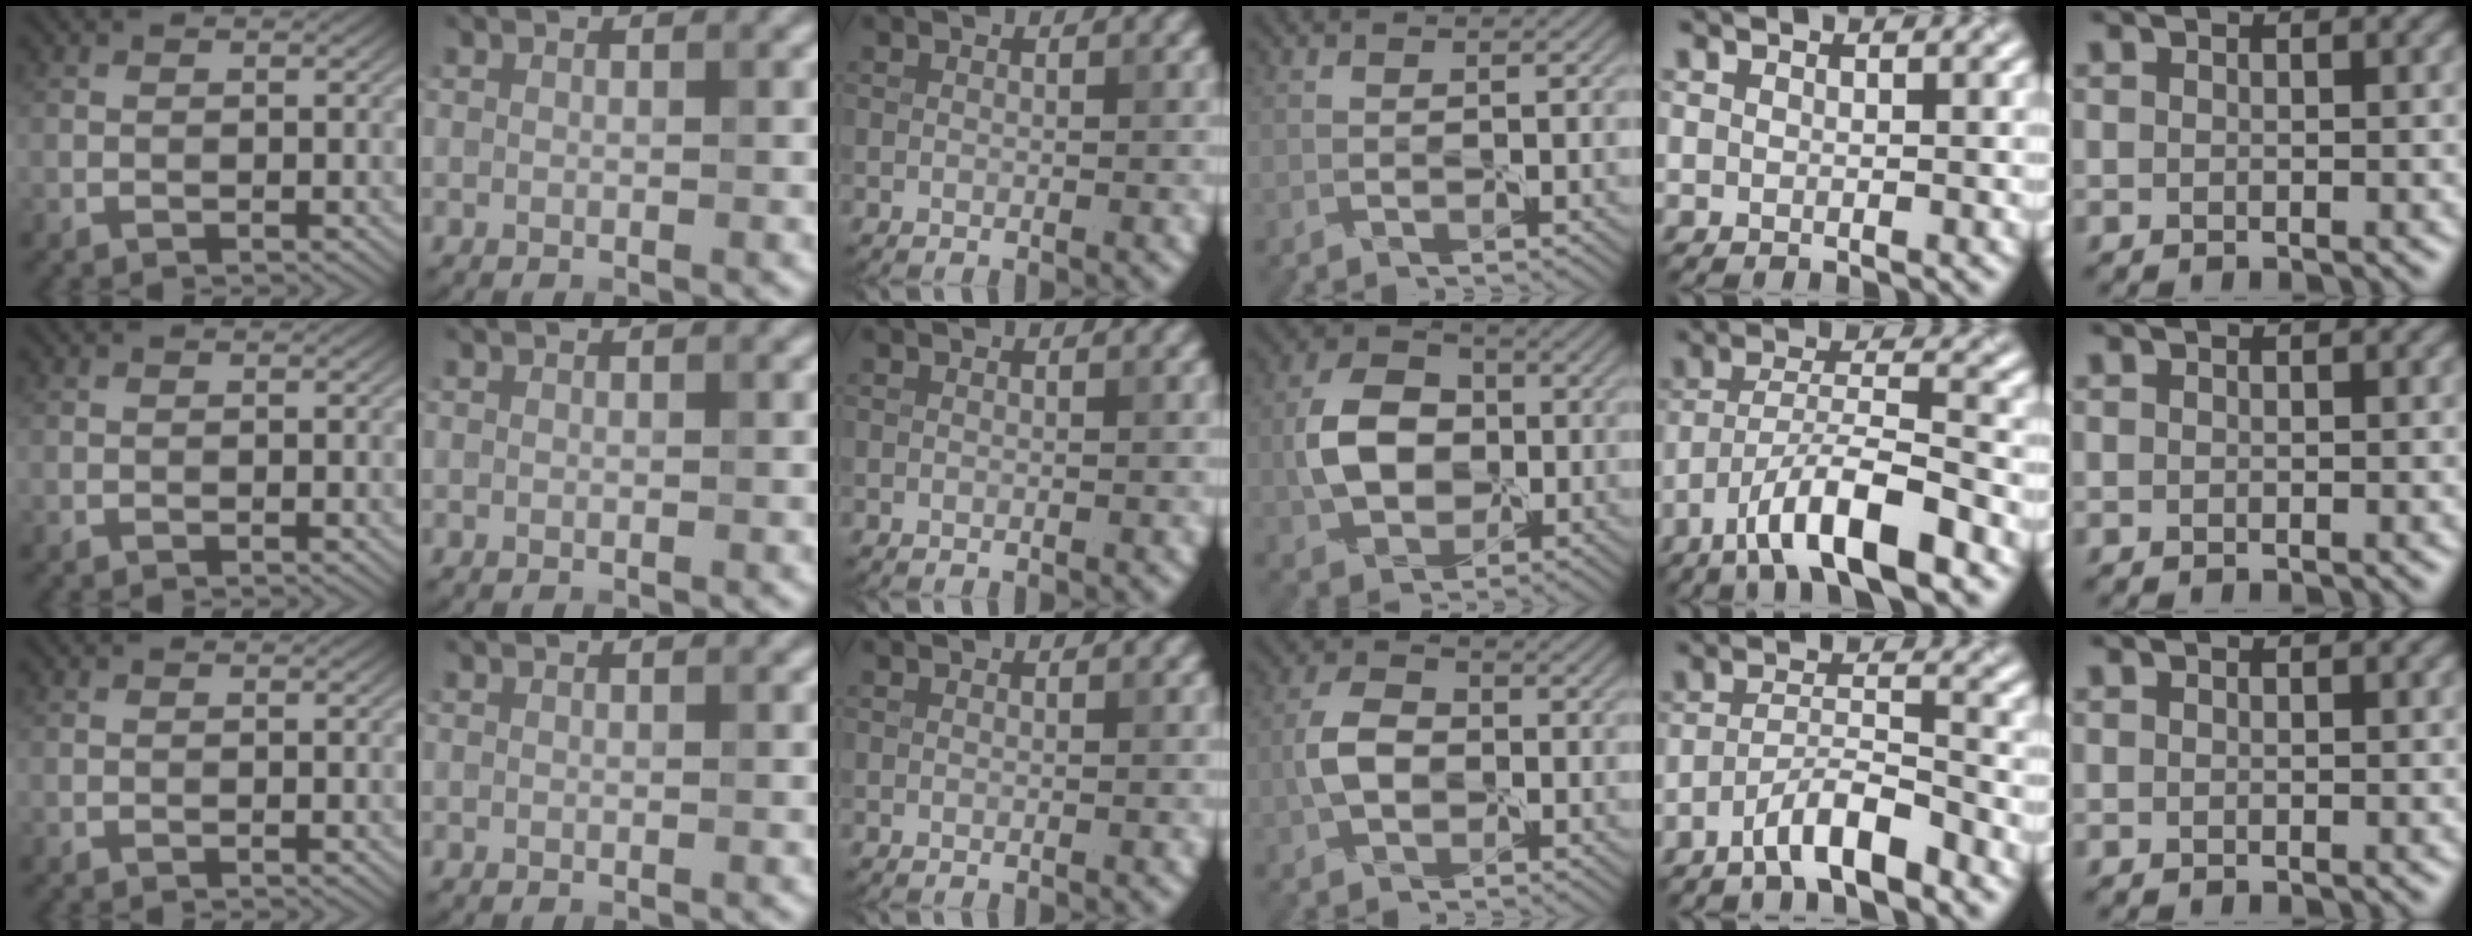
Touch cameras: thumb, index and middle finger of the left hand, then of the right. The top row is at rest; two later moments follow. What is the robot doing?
{"motion": "peel", "object": "bandage"}